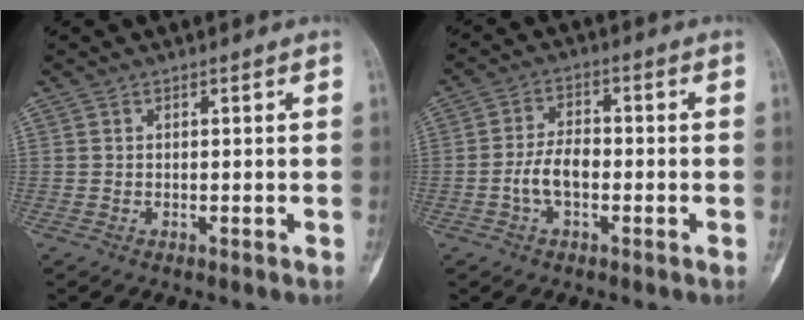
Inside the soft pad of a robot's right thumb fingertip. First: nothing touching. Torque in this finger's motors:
{"motor_torque": [1.10, 0.97, 0.89, -0.49, 0.24]}